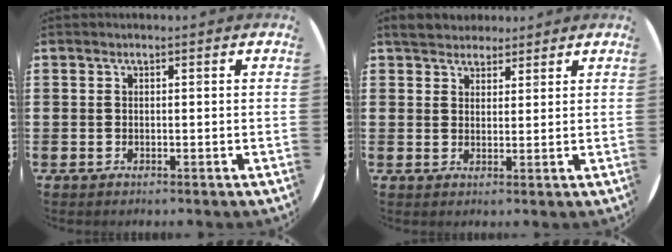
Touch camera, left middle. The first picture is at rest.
{"total": 3.5, "force": [3.3, 1.2, 0.3], "torque": [-0.006, -0.003, 0.062]}